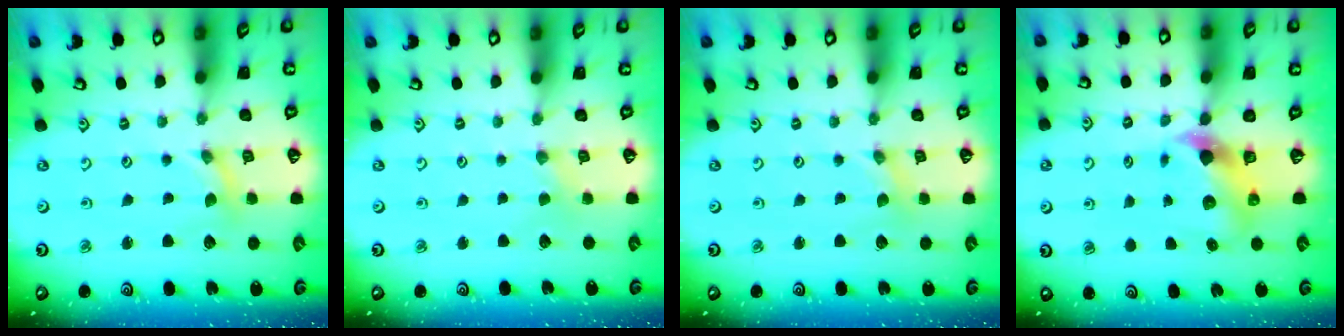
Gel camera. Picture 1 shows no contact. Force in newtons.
{"total": 0.0}
{"total": 0.0}
{"total": 6.9, "press": 6.8, "slide": 1.1}